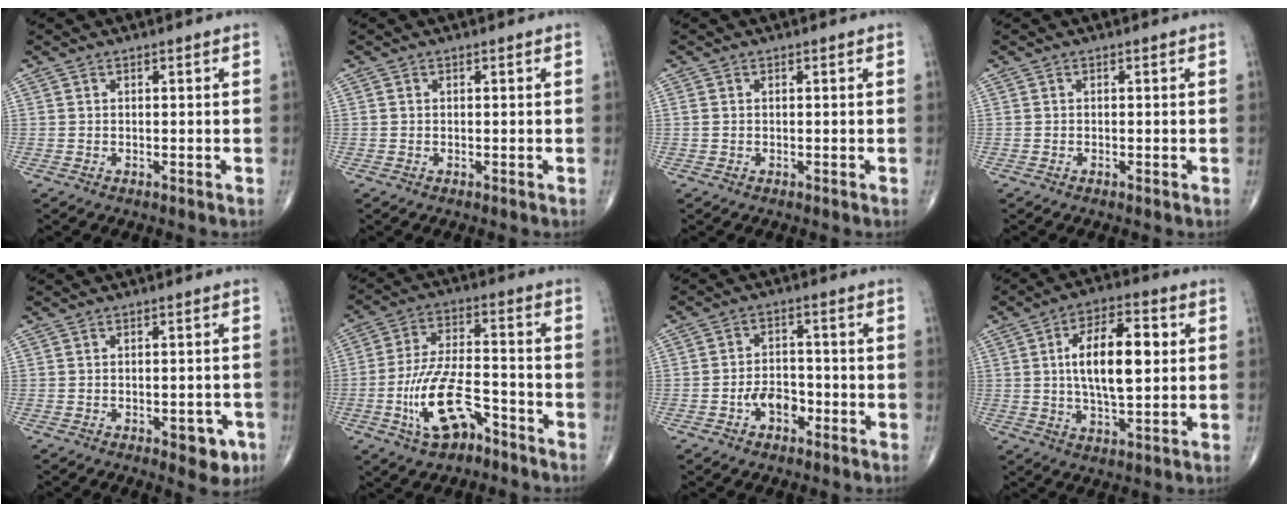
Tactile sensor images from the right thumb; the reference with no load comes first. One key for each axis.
{"total": 0.0}
{"total": 0.6, "fx": 0.1, "fy": 0.4, "fz": 0.4, "tx": -0.017, "ty": 0.008, "tz": 0.007}
{"total": 0.0}
{"total": 5.4, "fx": -2.6, "fy": 2.6, "fz": 3.9, "tx": -0.028, "ty": 0.011, "tz": -0.027}
{"total": 13.1, "fx": -6.3, "fy": 5.9, "fz": 9.9, "tx": -0.190, "ty": 0.040, "tz": -0.111}
{"total": 5.6, "fx": -2.4, "fy": 3.7, "fz": 3.5, "tx": -0.040, "ty": 0.025, "tz": -0.046}
{"total": 14.1, "fx": 1.9, "fy": 6.0, "fz": 12.6, "tx": -0.201, "ty": 0.005, "tz": 0.028}